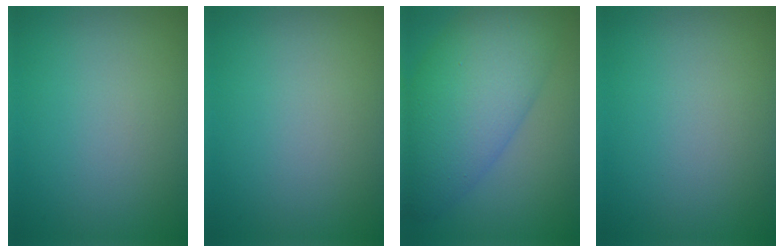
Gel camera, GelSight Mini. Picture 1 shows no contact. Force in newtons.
{"total": 0.0}
{"total": 9.5, "press": 9.5, "slide": 0.3}
{"total": 0.0}